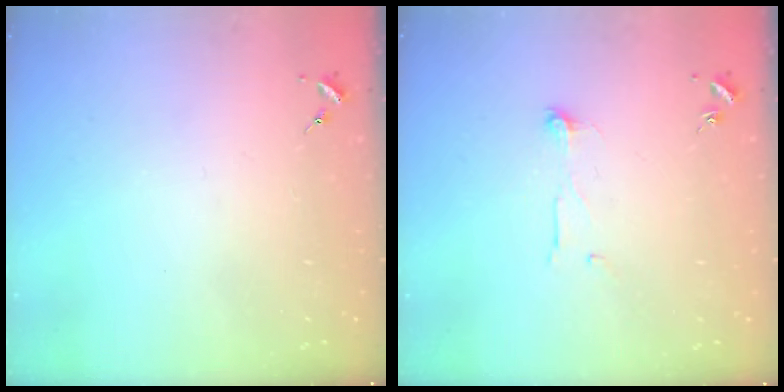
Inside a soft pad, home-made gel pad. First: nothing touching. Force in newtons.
{"total": 4.7, "press": 4.7, "slide": 0.5}